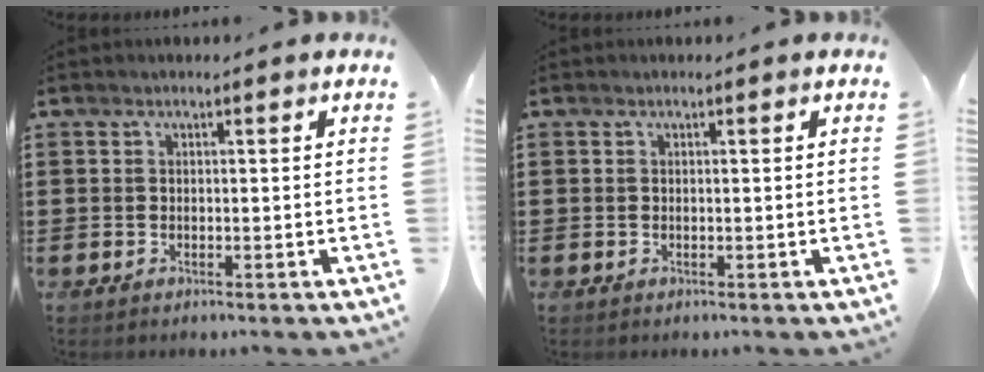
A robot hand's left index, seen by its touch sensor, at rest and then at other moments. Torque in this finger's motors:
{"motor_torque": [0.00, 0.00, 0.00, -0.01]}